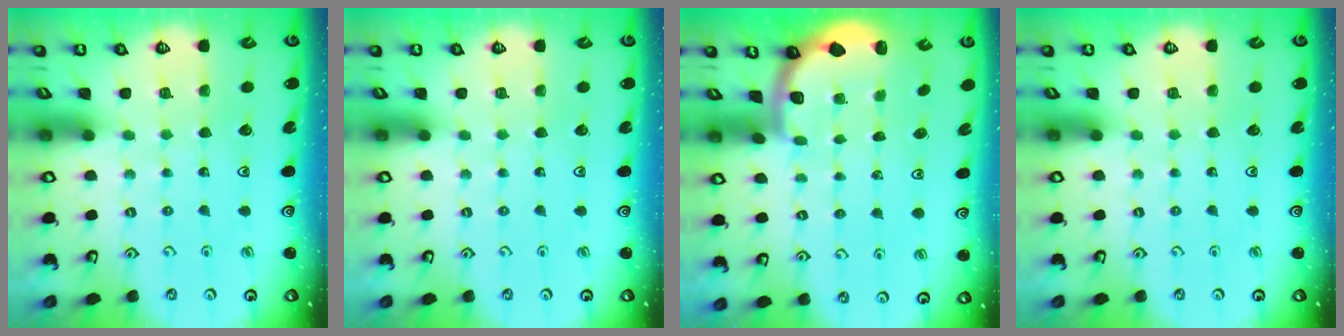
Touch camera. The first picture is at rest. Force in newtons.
{"total": 0.0}
{"total": 1.7, "press": 1.7, "slide": 0.3}
{"total": 0.0}